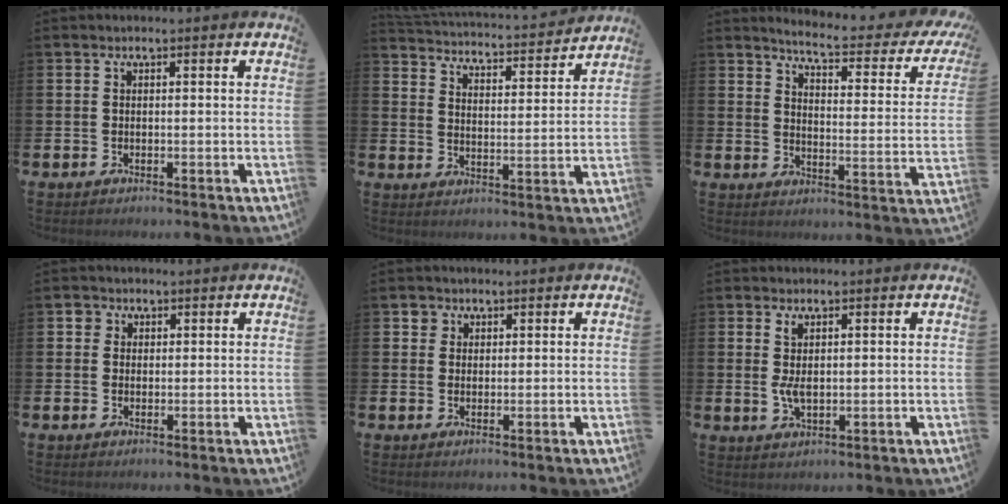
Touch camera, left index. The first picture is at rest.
{"total": 4.1, "force": [4.0, 0.6, 0.3], "torque": [-0.022, -0.046, 0.061]}
{"total": 4.7, "force": [4.1, 0.4, 2.1], "torque": [-0.047, -0.043, 0.058]}
{"total": 1.8, "force": [1.1, 1.4, 0.0], "torque": [0.013, 0.002, 0.017]}
{"total": 2.0, "force": [1.4, 1.4, 0.0], "torque": [0.013, 0.001, 0.023]}
{"total": 3.0, "force": [1.0, 1.4, 2.4], "torque": [-0.041, 0.000, 0.014]}